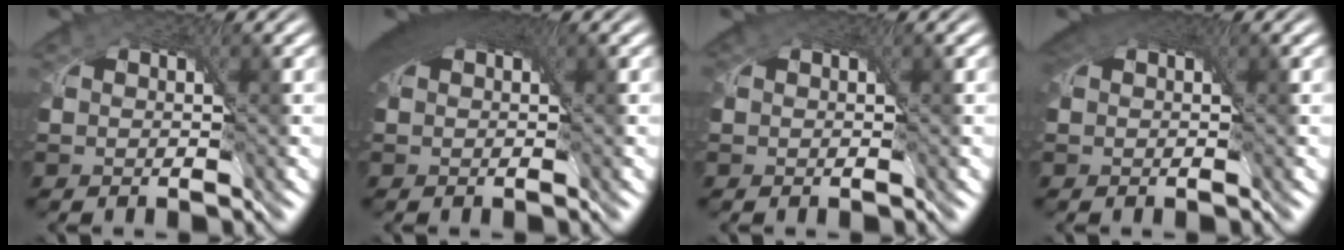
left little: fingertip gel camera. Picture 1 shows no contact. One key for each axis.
{"total": 6.0, "fx": 2.8, "fy": 2.8, "fz": 4.5, "tx": -0.075, "ty": 0.014, "tz": 0.032}
{"total": 1.3, "fx": 0.6, "fy": 0.9, "fz": 0.7, "tx": -0.014, "ty": 0.003, "tz": 0.007}
{"total": 3.8, "fx": 2.0, "fy": 2.1, "fz": 2.5, "tx": -0.043, "ty": 0.010, "tz": 0.023}